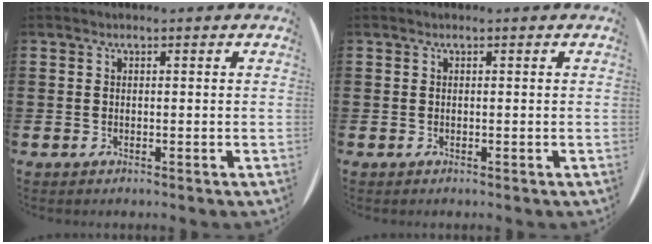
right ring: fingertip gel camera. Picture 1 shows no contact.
{"total": 0.0}